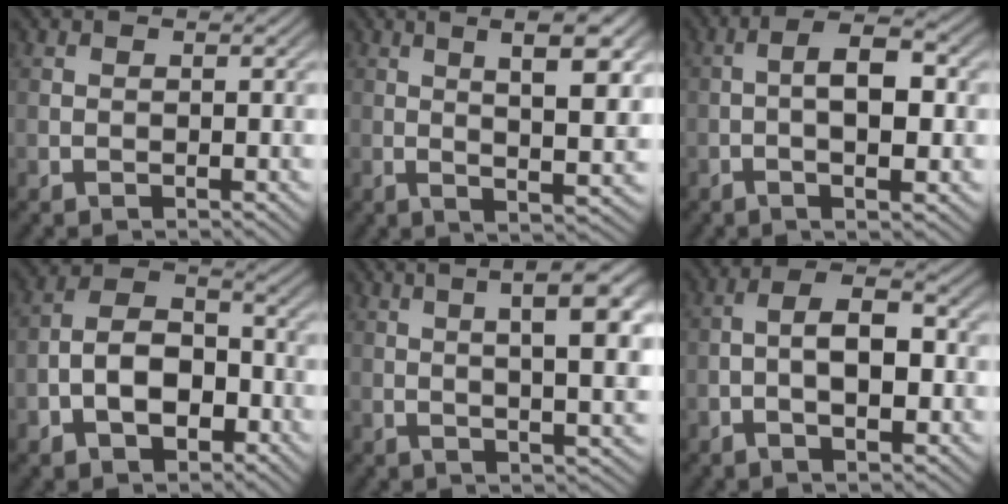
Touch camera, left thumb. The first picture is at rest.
{"total": 10.5, "force": [3.5, 2.8, 9.5], "torque": [-0.129, 0.009, 0.054]}
{"total": 6.5, "force": [-0.8, 2.0, 6.2], "torque": [-0.109, 0.009, -0.017]}
{"total": 8.2, "force": [-3.0, 5.1, 5.7], "torque": [-0.104, 0.004, -0.062]}
{"total": 10.3, "force": [3.3, 2.5, 9.4], "torque": [-0.127, 0.019, 0.047]}
{"total": 7.0, "force": [-1.4, 2.9, 6.2], "torque": [-0.110, 0.011, -0.028]}